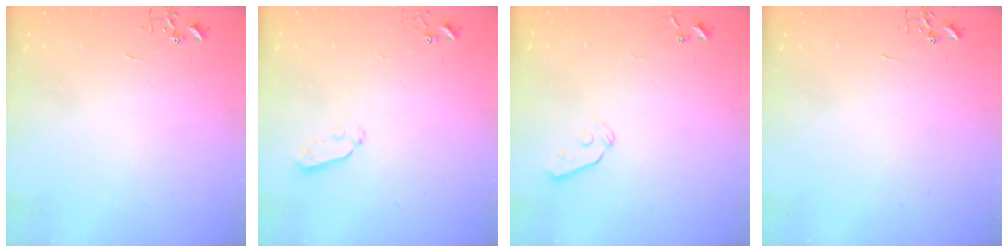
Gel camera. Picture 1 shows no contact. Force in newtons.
{"total": 3.9, "press": 3.8, "slide": 0.6}
{"total": 5.2, "press": 5.2, "slide": 0.6}
{"total": 0.0}